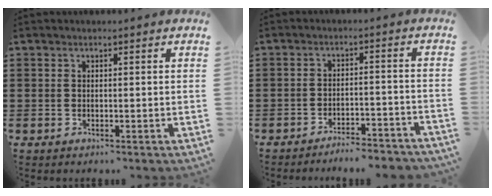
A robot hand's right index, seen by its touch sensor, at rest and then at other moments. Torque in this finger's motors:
{"motor_torque": [1.20, 0.95, 0.32, 0.12]}